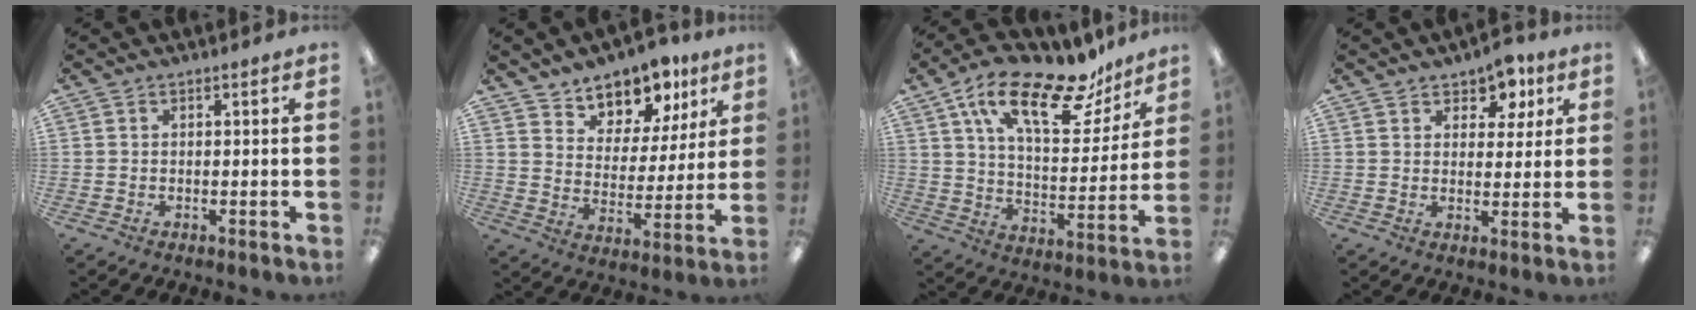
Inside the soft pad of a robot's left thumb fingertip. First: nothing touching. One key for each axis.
{"total": 10.0, "fx": 8.4, "fy": 5.3, "fz": 1.4, "tx": -0.026, "ty": -0.074, "tz": 0.155}
{"total": 21.5, "fx": 14.1, "fy": 8.5, "fz": 13.9, "tx": -0.225, "ty": -0.077, "tz": 0.236}
{"total": 7.1, "fx": 4.7, "fy": 4.4, "fz": 2.9, "tx": -0.030, "ty": -0.021, "tz": 0.079}